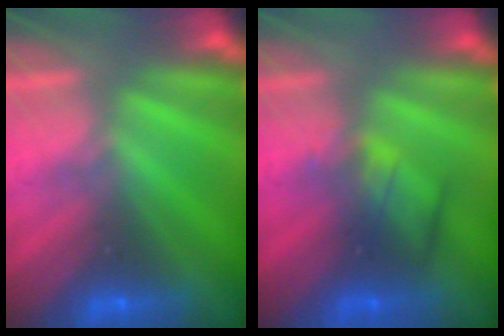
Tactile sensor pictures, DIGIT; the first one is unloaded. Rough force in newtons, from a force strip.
{"total": 2.4}